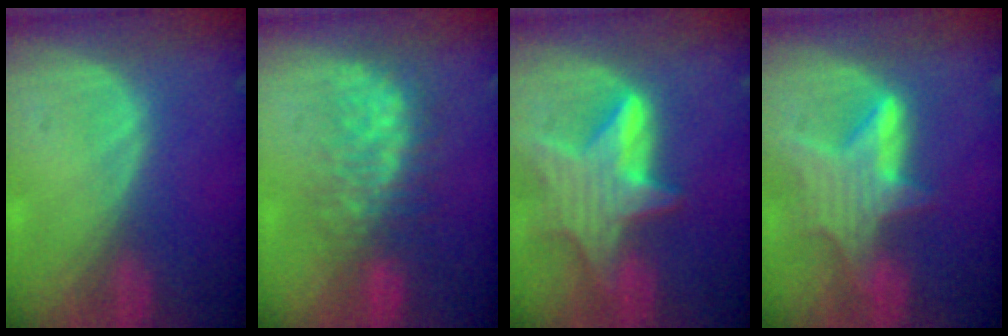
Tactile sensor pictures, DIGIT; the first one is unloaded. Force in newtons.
{"total": 7.8, "press": 7.6, "slide": 2.0}
{"total": 8.6, "press": 8.6, "slide": 0.5}
{"total": 6.8, "press": 6.6, "slide": 1.6}